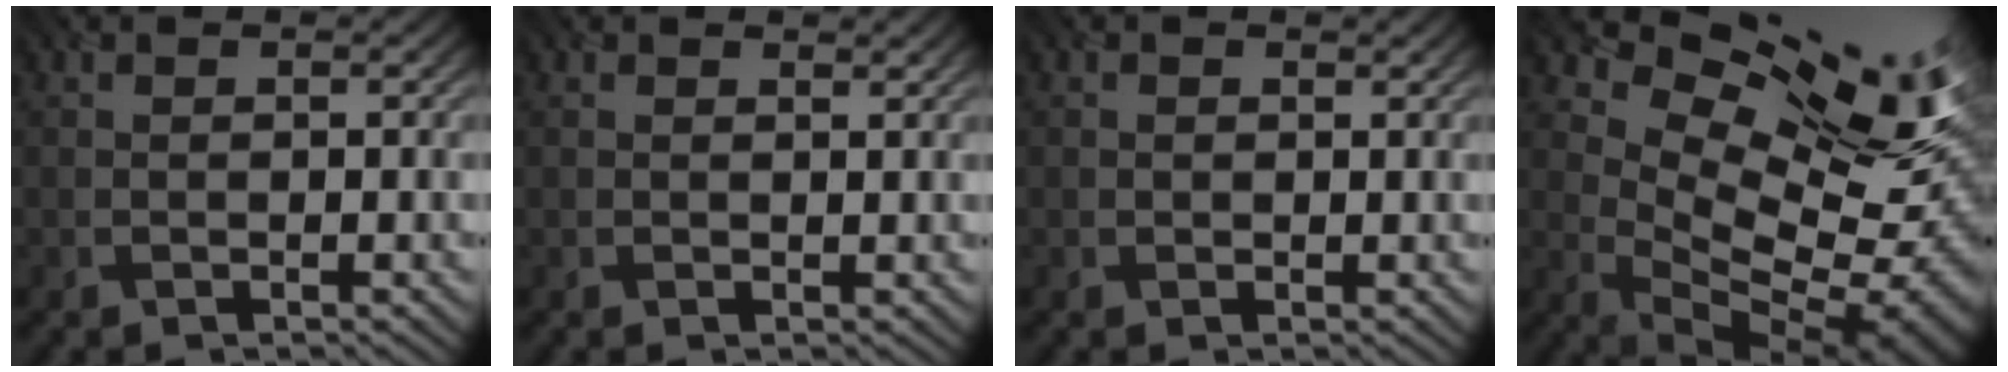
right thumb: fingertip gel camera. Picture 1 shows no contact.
{"total": 1.2, "force": [1.0, 0.4, 0.5], "torque": [-0.016, -0.004, 0.015]}
{"total": 0.6, "force": [0.3, 0.5, 0.2], "torque": [-0.005, -0.003, 0.005]}
{"total": 17.3, "force": [6.4, 9.2, 13.3], "torque": [-0.187, 0.014, 0.118]}